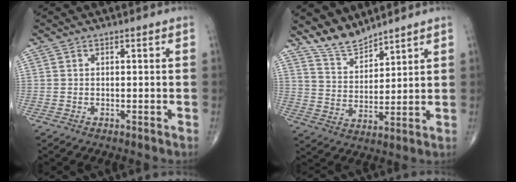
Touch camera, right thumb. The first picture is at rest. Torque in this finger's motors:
{"motor_torque": [-0.27, 0.14, 0.25, 0.13, -0.03]}